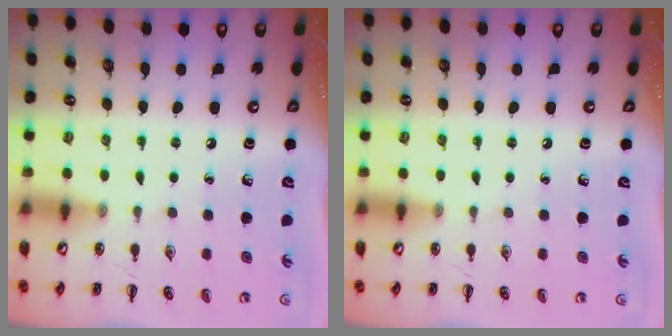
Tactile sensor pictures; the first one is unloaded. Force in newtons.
{"total": 0.0}